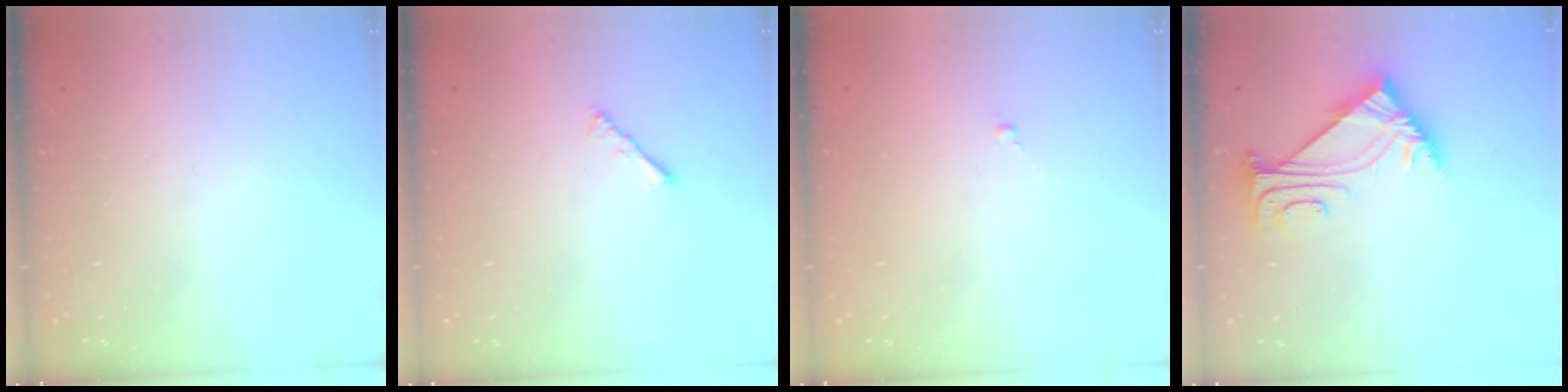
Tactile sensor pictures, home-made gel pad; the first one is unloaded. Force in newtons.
{"total": 2.2, "press": 2.1, "slide": 0.5}
{"total": 0.0}
{"total": 5.8, "press": 5.7, "slide": 1.1}